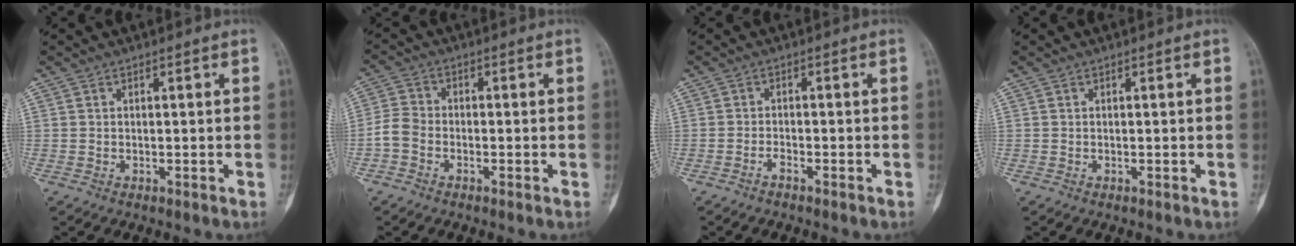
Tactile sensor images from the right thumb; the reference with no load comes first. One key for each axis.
{"total": 4.1, "fx": -1.6, "fy": 3.0, "fz": 2.2, "tx": -0.041, "ty": 0.011, "tz": -0.041}
{"total": 1.3, "fx": -1.1, "fy": 0.2, "fz": 0.6, "tx": -0.016, "ty": 0.008, "tz": -0.022}
{"total": 0.0}